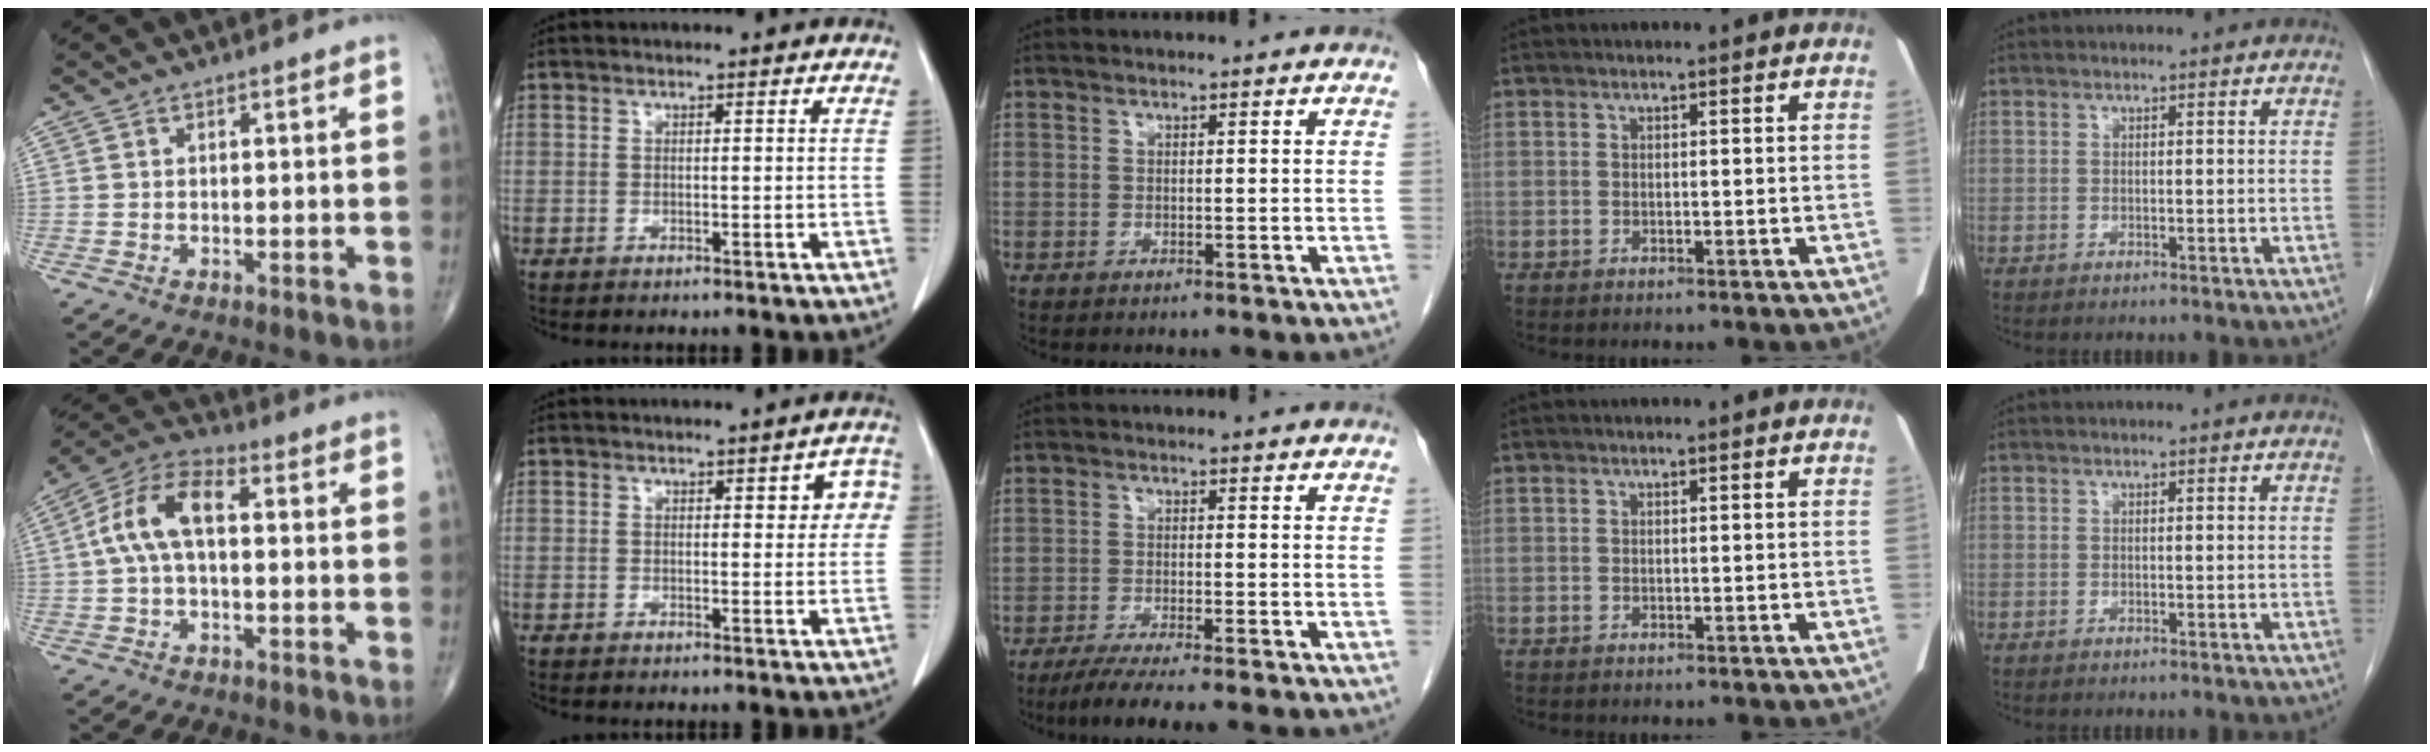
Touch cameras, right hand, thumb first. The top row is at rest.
{"thumb": {"total": 10.7, "force": [0.7, 5.6, 9.1], "torque": [-0.184, 0.037, 0.004]}, "index": {"total": 4.0, "force": [1.1, 1.8, 3.4], "torque": [-0.024, 0.013, 0.009]}, "middle": {"total": 7.2, "force": [-5.8, 0.0, 4.3], "torque": [-0.061, -0.016, -0.092]}}